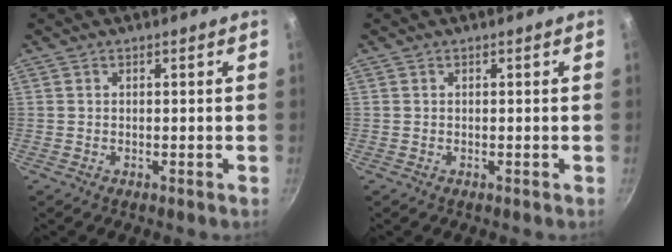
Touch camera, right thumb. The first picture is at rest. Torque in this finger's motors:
{"motor_torque": [0.00, 0.00, 0.00, 0.00, 0.00]}